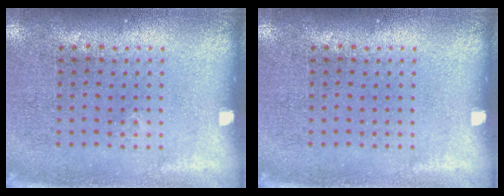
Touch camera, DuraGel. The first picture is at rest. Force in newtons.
{"total": 0.0}